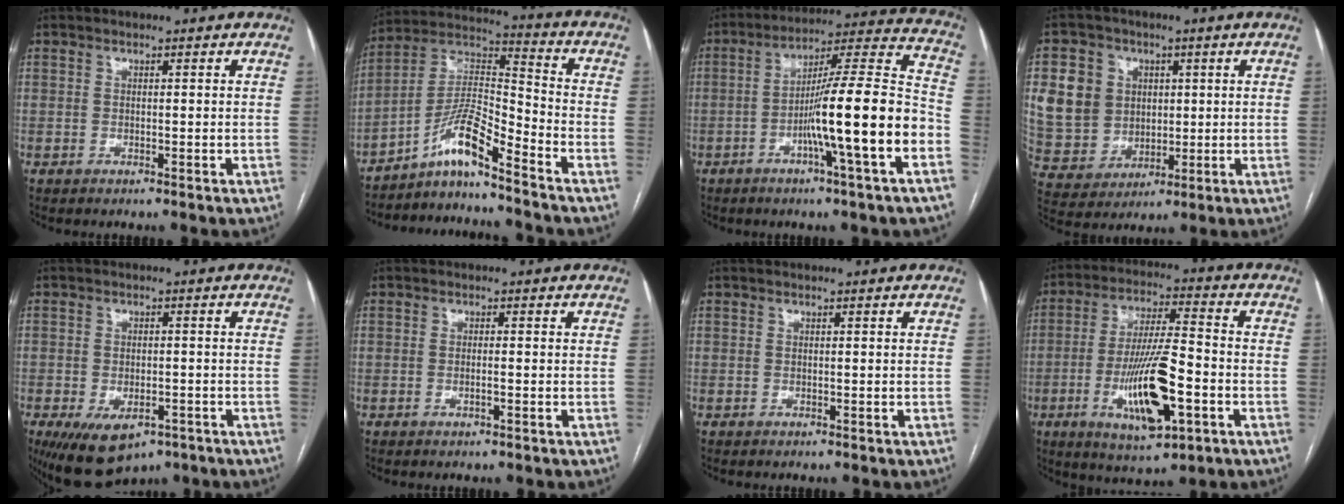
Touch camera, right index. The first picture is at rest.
{"total": 9.6, "force": [-7.1, 0.2, 6.3], "torque": [-0.134, 0.016, -0.133]}
{"total": 16.9, "force": [-5.6, -0.5, 16.0], "torque": [-0.251, 0.007, -0.095]}
{"total": 11.3, "force": [2.5, 10.1, 4.4], "torque": [-0.120, 0.029, 0.062]}
{"total": 10.0, "force": [-5.9, 5.3, 6.1], "torque": [-0.108, -0.007, -0.081]}
{"total": 1.1, "force": [-0.3, 0.1, 1.0], "torque": [-0.020, -0.001, -0.005]}
{"total": 0.0}
{"total": 14.5, "force": [-4.6, 3.1, 13.4], "torque": [-0.252, -0.008, -0.073]}